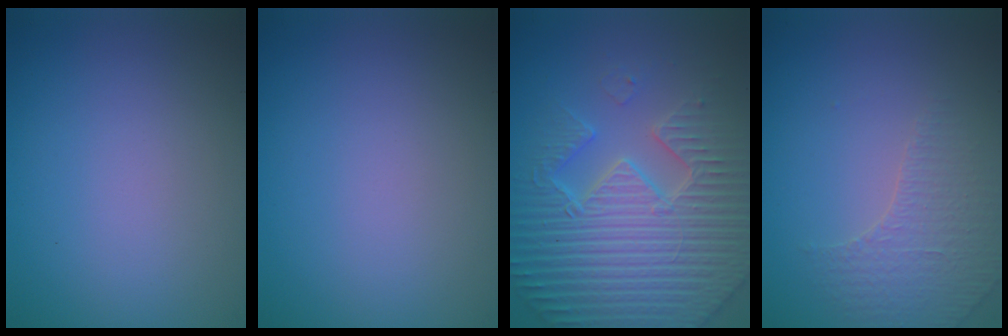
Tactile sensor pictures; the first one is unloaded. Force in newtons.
{"total": 0.0}
{"total": 7.7, "press": 7.4, "slide": 2.0}
{"total": 1.8, "press": 1.6, "slide": 0.8}